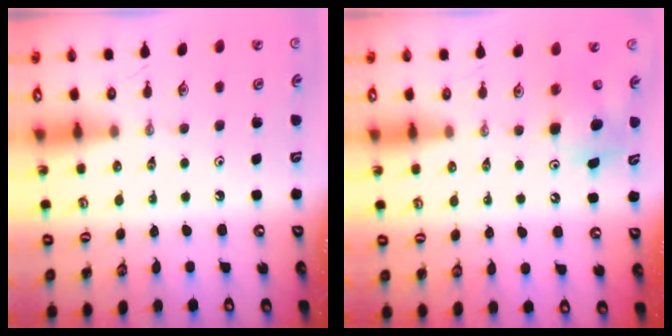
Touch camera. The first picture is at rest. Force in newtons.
{"total": 7.9, "press": 7.8, "slide": 1.1}